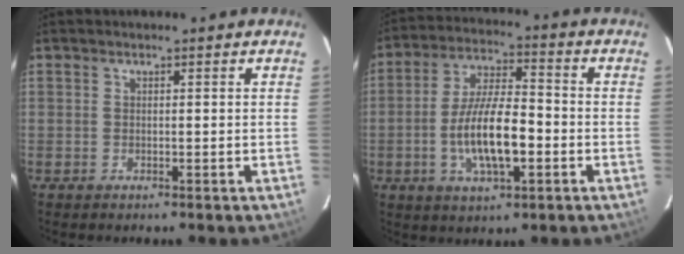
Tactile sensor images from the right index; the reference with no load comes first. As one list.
[{"total": 12.4, "force": [-3.2, 4.0, 11.3], "torque": [-0.223, -0.002, -0.057]}]